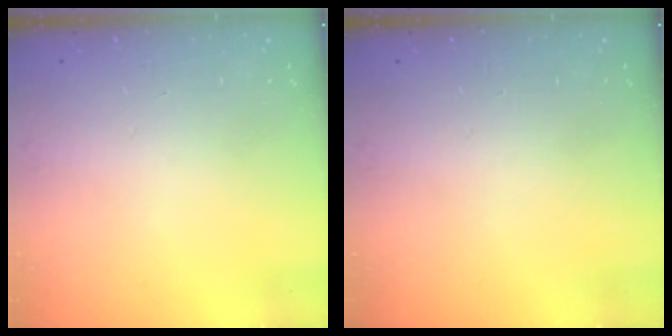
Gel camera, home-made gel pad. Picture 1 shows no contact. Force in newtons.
{"total": 0.0}